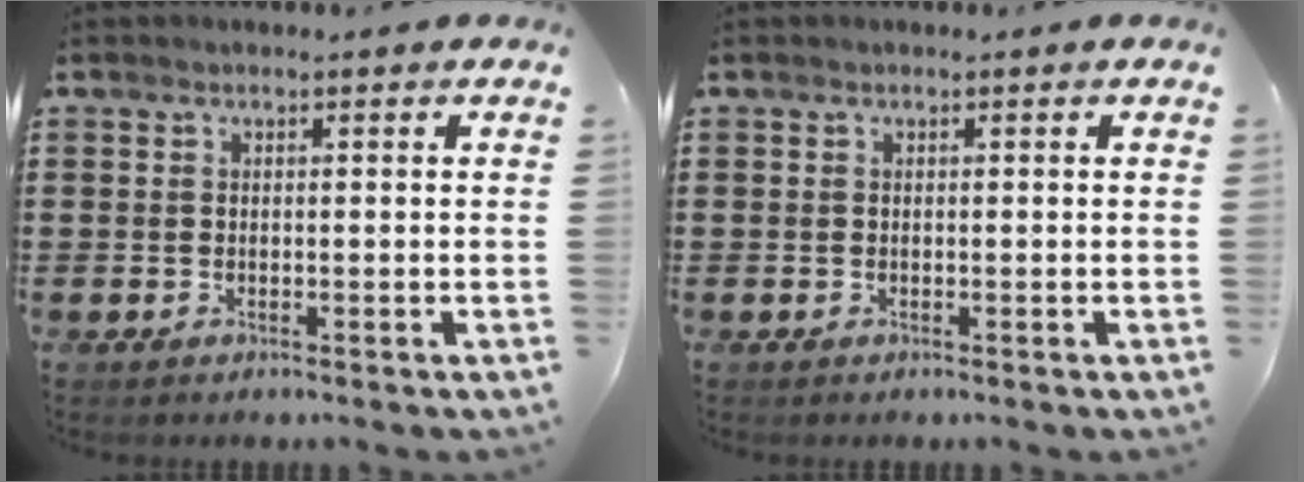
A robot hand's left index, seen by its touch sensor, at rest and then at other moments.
{"total": 0.0}